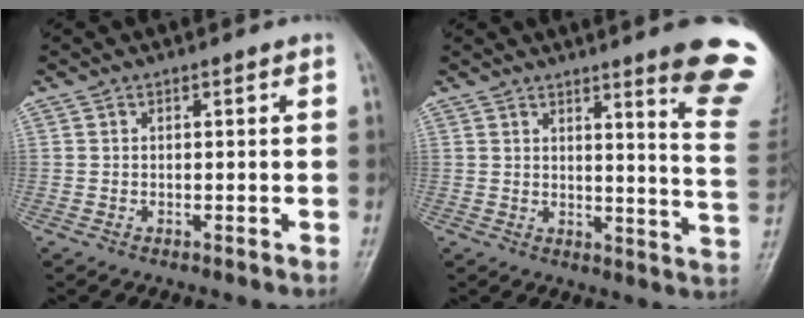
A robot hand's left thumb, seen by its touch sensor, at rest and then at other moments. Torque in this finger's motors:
{"motor_torque": [3.20, 1.40, 1.51, -1.25, 0.38]}